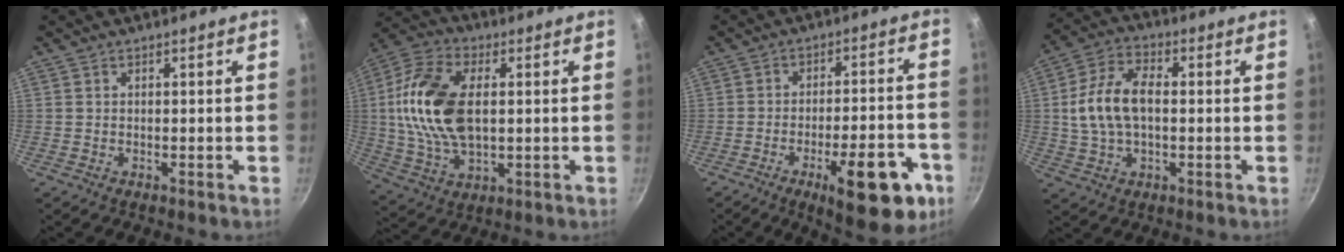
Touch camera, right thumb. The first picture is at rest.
{"total": 18.1, "force": [1.8, 10.5, 14.7], "torque": [-0.276, 0.006, 0.028]}
{"total": 16.4, "force": [-7.4, 5.7, 13.5], "torque": [-0.147, 0.032, -0.093]}
{"total": 11.9, "force": [0.4, 7.1, 9.6], "torque": [-0.176, 0.026, -0.001]}